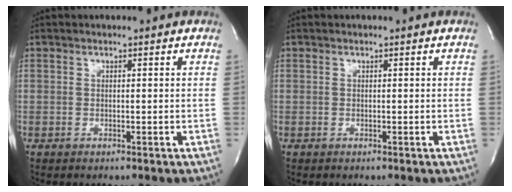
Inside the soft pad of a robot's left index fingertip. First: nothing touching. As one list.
[{"total": 0.0}]